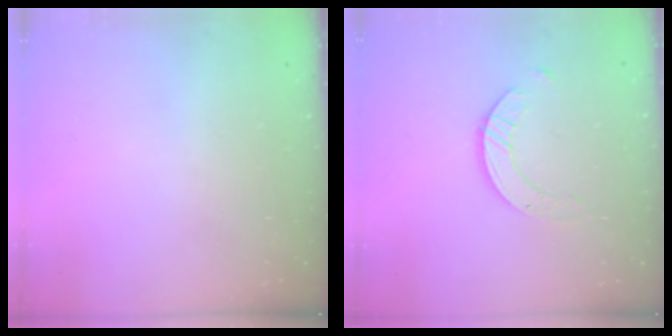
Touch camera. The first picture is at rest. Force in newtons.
{"total": 2.9, "press": 2.9, "slide": 0.3}